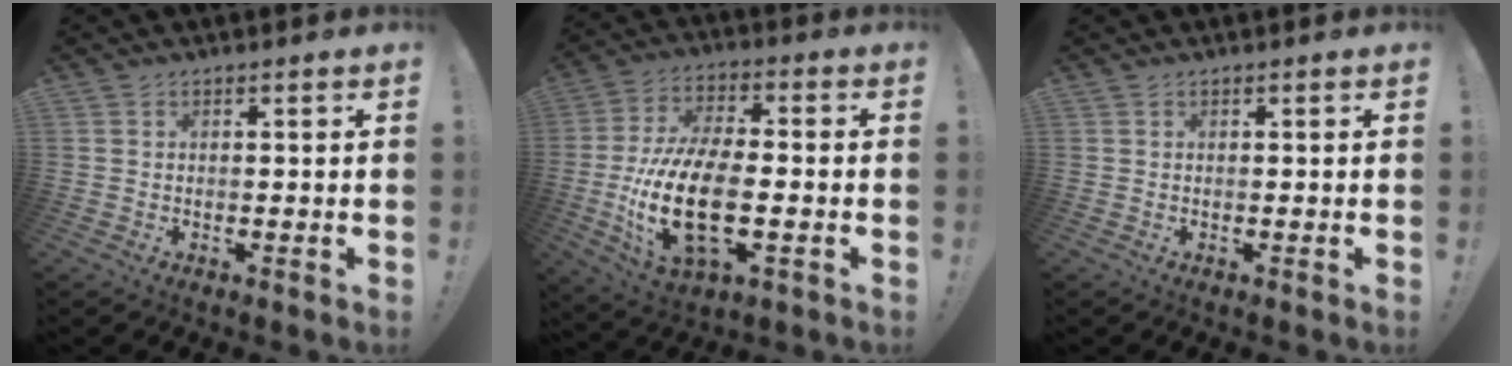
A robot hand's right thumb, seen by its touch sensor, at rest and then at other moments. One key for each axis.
{"total": 19.6, "fx": -3.5, "fy": 9.5, "fz": 16.8, "tx": -0.333, "ty": -0.003, "tz": -0.054}
{"total": 0.0}